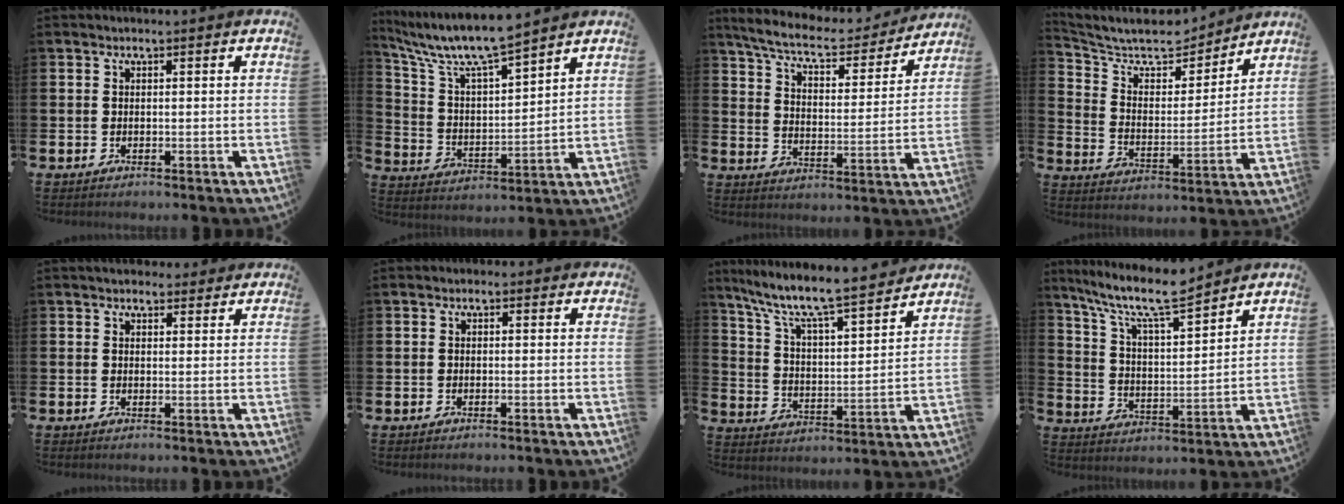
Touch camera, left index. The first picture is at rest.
{"total": 8.8, "force": [8.0, 1.0, 3.5], "torque": [-0.106, -0.046, 0.139]}
{"total": 8.0, "force": [7.2, 1.4, 3.0], "torque": [-0.082, -0.048, 0.121]}
{"total": 8.6, "force": [7.5, 3.1, 2.8], "torque": [-0.086, -0.059, 0.126]}
{"total": 2.6, "force": [2.4, 1.0, 0.0], "torque": [0.006, -0.009, 0.042]}
{"total": 0.6, "force": [-0.2, 0.5, 0.1], "torque": [0.001, 0.005, -0.006]}
{"total": 9.0, "force": [8.2, 0.8, 3.6], "torque": [-0.098, -0.064, 0.134]}
{"total": 9.7, "force": [8.5, 1.2, 4.5], "torque": [-0.122, -0.047, 0.148]}